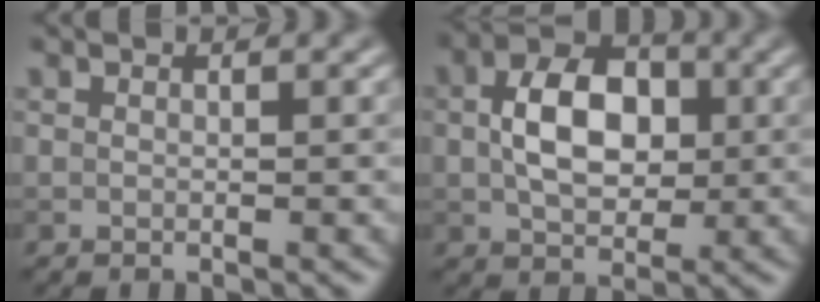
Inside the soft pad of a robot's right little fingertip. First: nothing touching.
{"total": 6.3, "force": [0.4, 4.2, 4.7], "torque": [-0.084, 0.005, 0.004]}